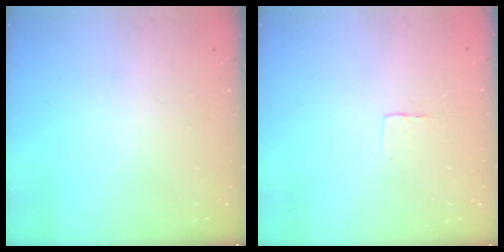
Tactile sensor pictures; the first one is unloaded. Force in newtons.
{"total": 2.3, "press": 2.3, "slide": 0.1}